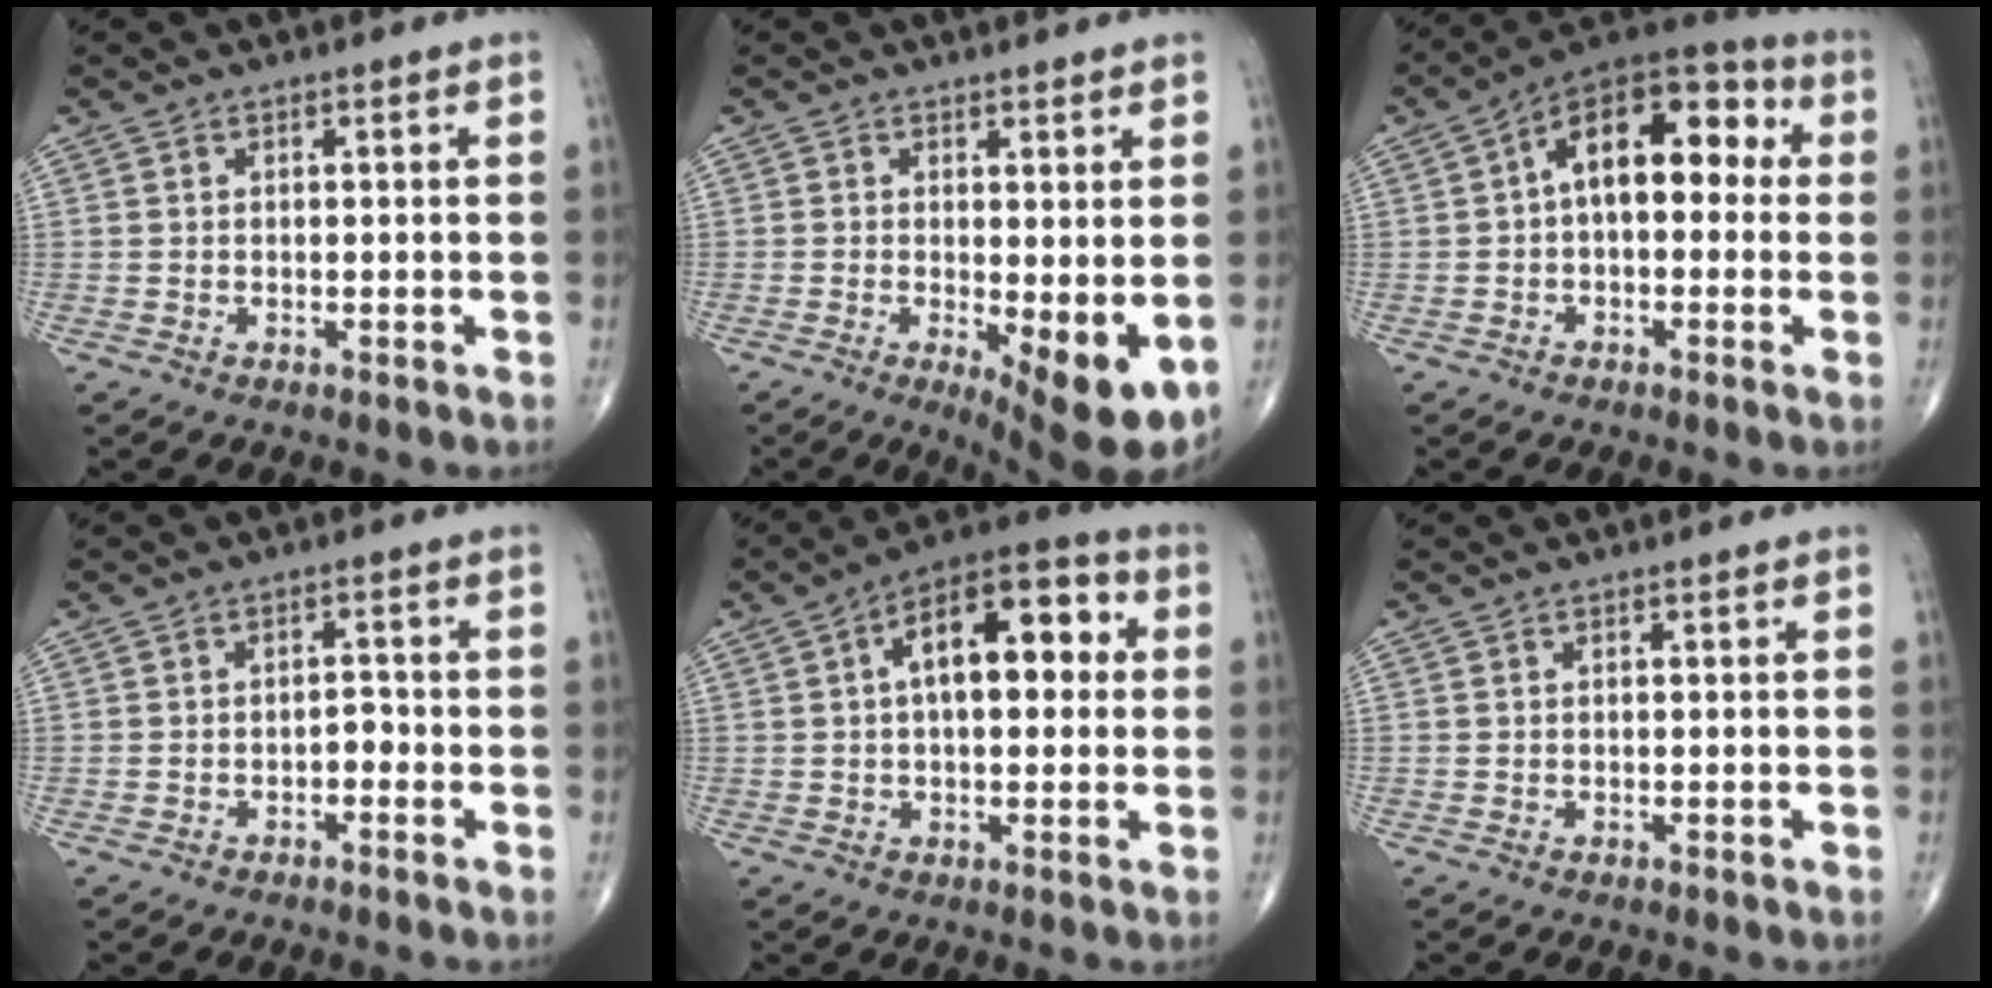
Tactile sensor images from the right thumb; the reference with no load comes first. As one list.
[{"total": 8.9, "force": [-1.6, 2.9, 8.2], "torque": [-0.115, -0.023, -0.016]}, {"total": 14.8, "force": [1.8, 8.4, 12.0], "torque": [-0.149, 0.048, 0.013]}, {"total": 2.0, "force": [-0.9, 1.2, 1.3], "torque": [-0.010, 0.013, -0.019]}, {"total": 15.0, "force": [2.9, 7.5, 12.6], "torque": [-0.168, 0.032, 0.035]}, {"total": 0.0}]